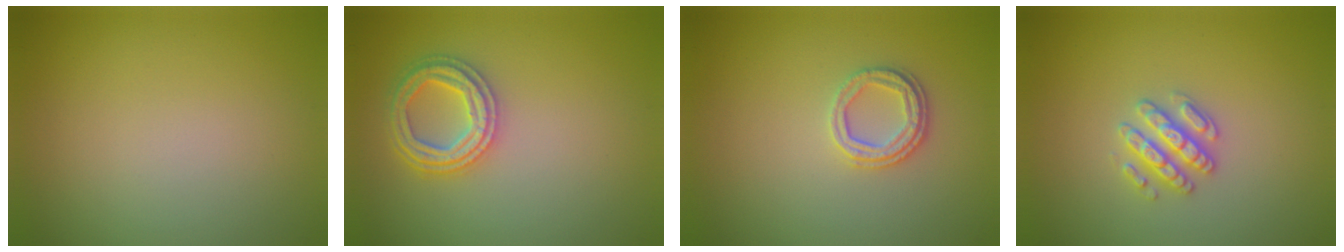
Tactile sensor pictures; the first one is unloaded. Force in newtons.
{"total": 3.5, "press": 3.4, "slide": 1.1}
{"total": 2.5, "press": 2.3, "slide": 0.9}
{"total": 2.8, "press": 2.7, "slide": 0.6}